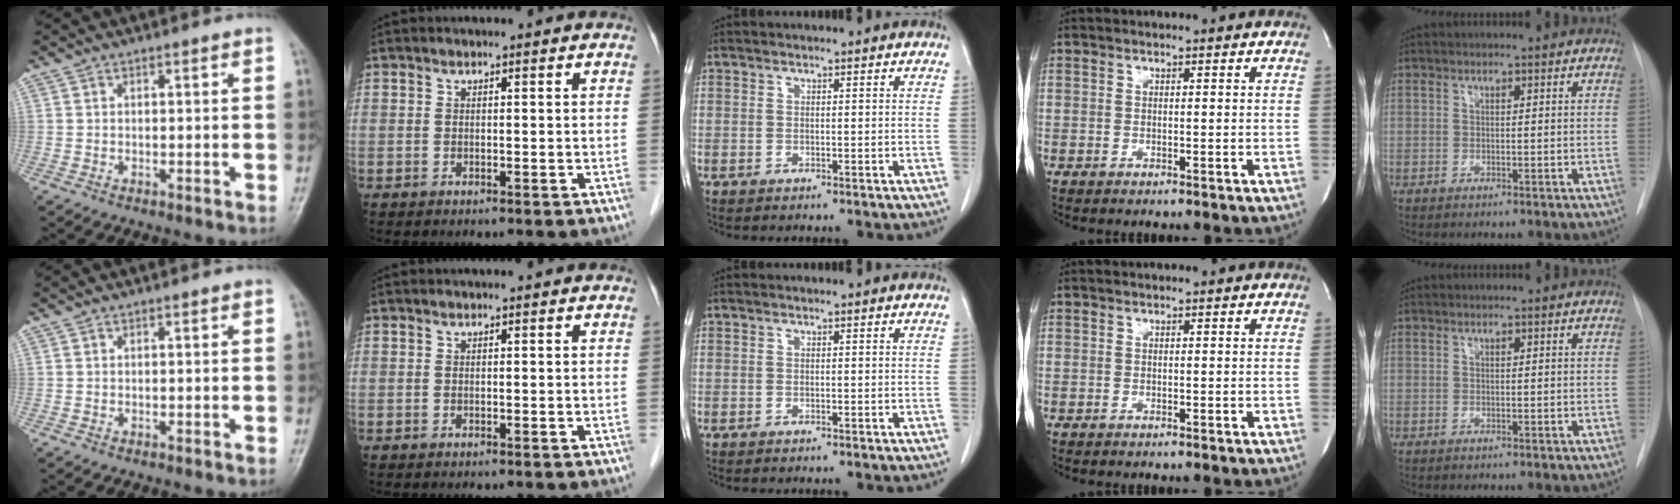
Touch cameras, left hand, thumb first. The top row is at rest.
{}